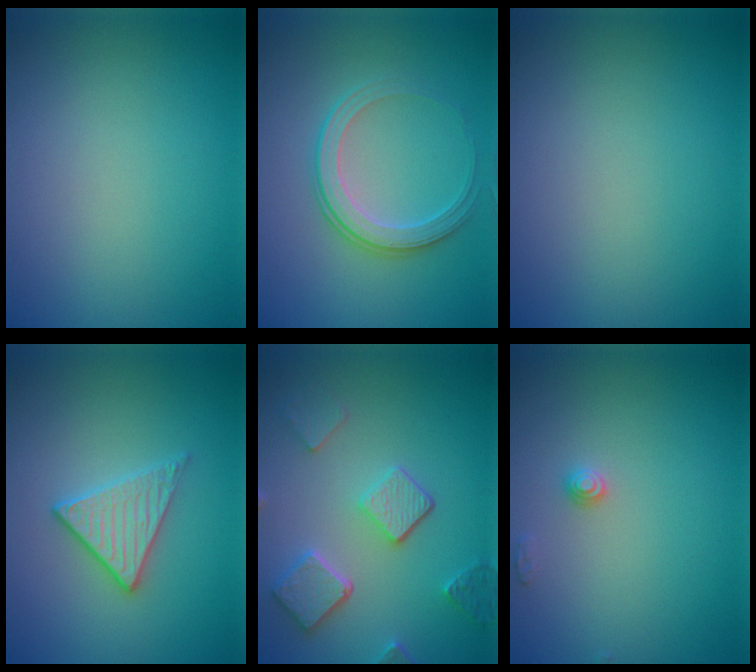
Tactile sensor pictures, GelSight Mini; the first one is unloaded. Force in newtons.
{"total": 3.3, "press": 2.8, "slide": 1.8}
{"total": 0.0}
{"total": 2.8, "press": 2.6, "slide": 1.1}
{"total": 5.1, "press": 3.9, "slide": 3.2}
{"total": 1.0, "press": 1.0, "slide": 0.1}